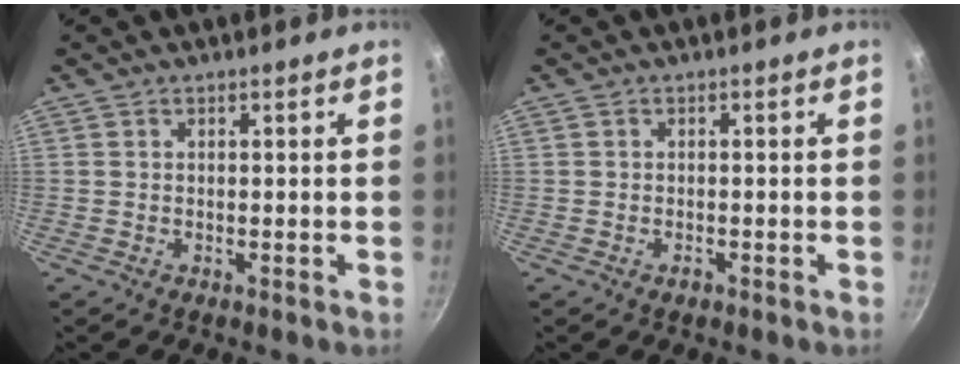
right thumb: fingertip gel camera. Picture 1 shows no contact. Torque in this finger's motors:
{"motor_torque": [-0.24, 0.05, -0.39, 0.30, 0.03]}